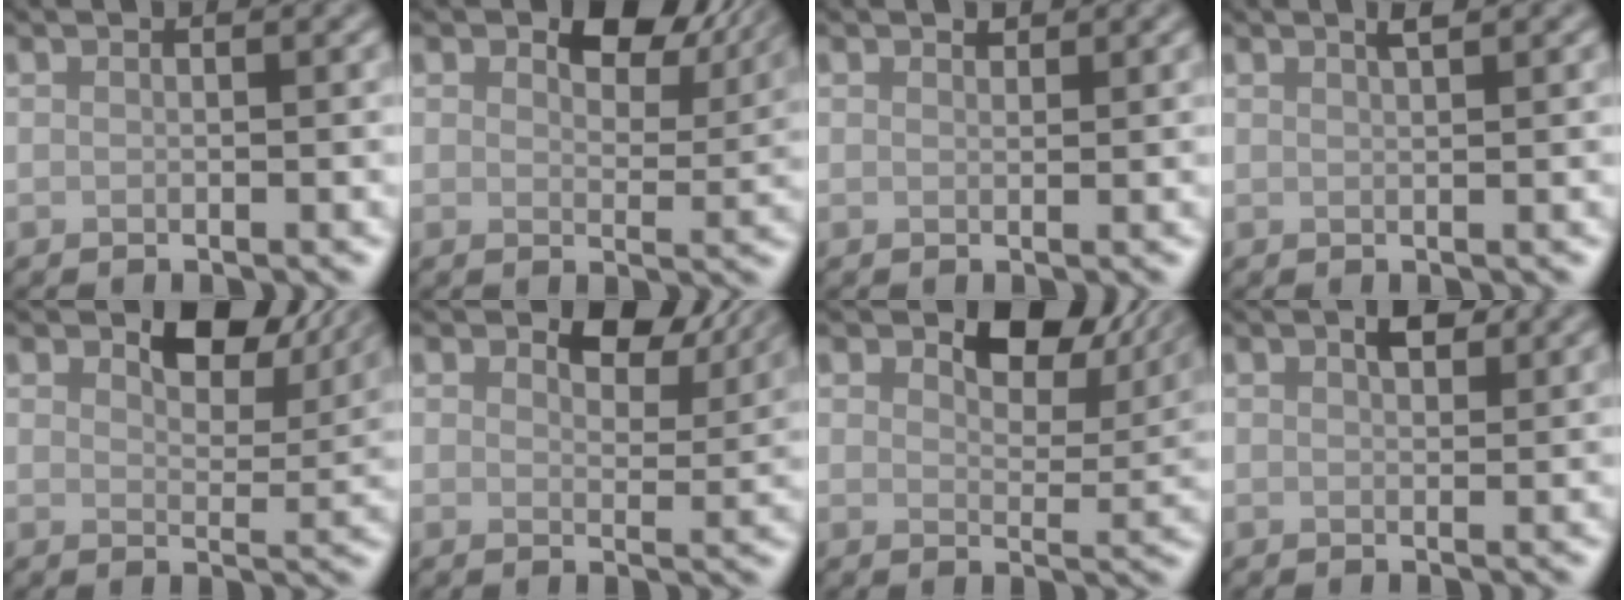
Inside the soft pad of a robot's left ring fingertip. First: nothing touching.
{"total": 5.1, "force": [3.2, 2.7, 3.0], "torque": [-0.042, -0.005, 0.040]}
{"total": 0.7, "force": [0.6, 0.3, 0.1], "torque": [-0.002, -0.002, 0.010]}
{"total": 1.1, "force": [0.8, 0.2, 0.7], "torque": [-0.010, 0.003, 0.012]}
{"total": 5.2, "force": [3.4, 2.6, 3.0], "torque": [-0.045, -0.006, 0.045]}
{"total": 4.3, "force": [2.9, 2.2, 2.4], "torque": [-0.037, -0.006, 0.038]}
{"total": 6.0, "force": [3.8, 3.2, 3.5], "torque": [-0.050, -0.008, 0.051]}
{"total": 2.3, "force": [1.2, 1.2, 1.6], "torque": [-0.023, 0.005, 0.019]}